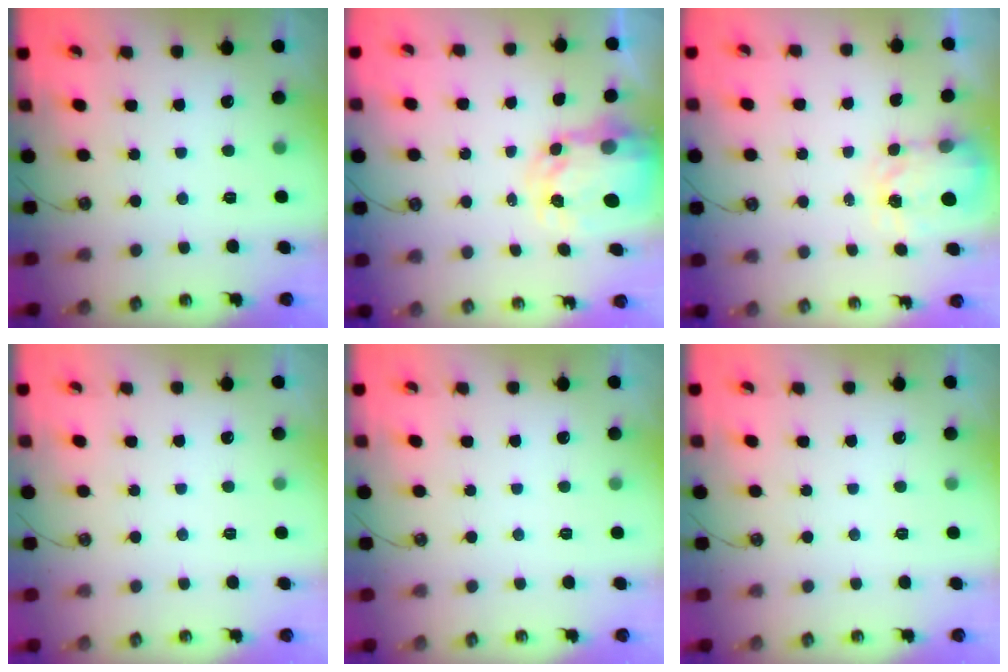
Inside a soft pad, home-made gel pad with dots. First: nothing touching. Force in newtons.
{"total": 6.0, "press": 5.9, "slide": 0.5}
{"total": 4.0, "press": 3.9, "slide": 0.6}
{"total": 0.0}
{"total": 0.0}
{"total": 0.0}